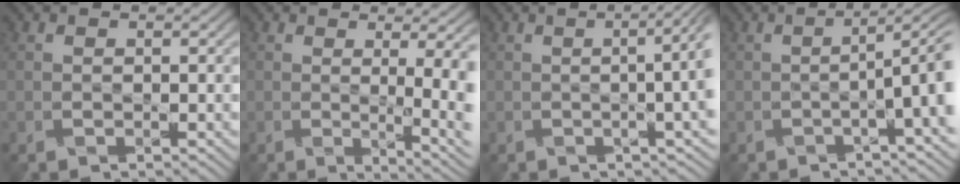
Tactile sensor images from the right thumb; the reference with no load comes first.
{"total": 6.1, "force": [-0.2, 1.6, 5.9], "torque": [-0.065, 0.003, 0.002]}
{"total": 6.9, "force": [0.3, 1.6, 6.7], "torque": [-0.081, 0.014, -0.001]}
{"total": 5.2, "force": [-1.3, 0.1, 5.1], "torque": [-0.074, 0.009, -0.024]}